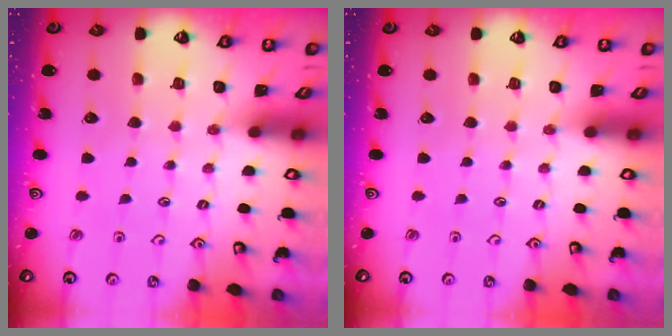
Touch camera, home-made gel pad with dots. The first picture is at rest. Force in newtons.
{"total": 0.0}